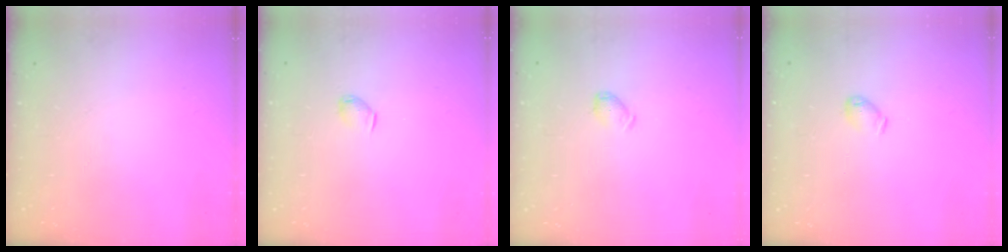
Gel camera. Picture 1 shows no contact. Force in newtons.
{"total": 3.2, "press": 3.1, "slide": 0.6}
{"total": 4.6, "press": 4.5, "slide": 0.8}
{"total": 3.5, "press": 3.5, "slide": 0.6}